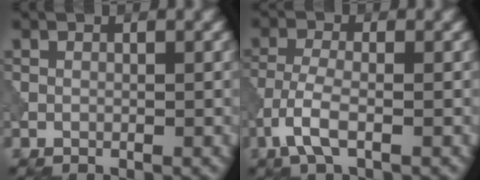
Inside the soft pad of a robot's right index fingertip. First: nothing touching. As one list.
[{"total": 3.3, "force": [-1.7, 1.0, 2.7], "torque": [-0.065, 0.000, -0.042]}]